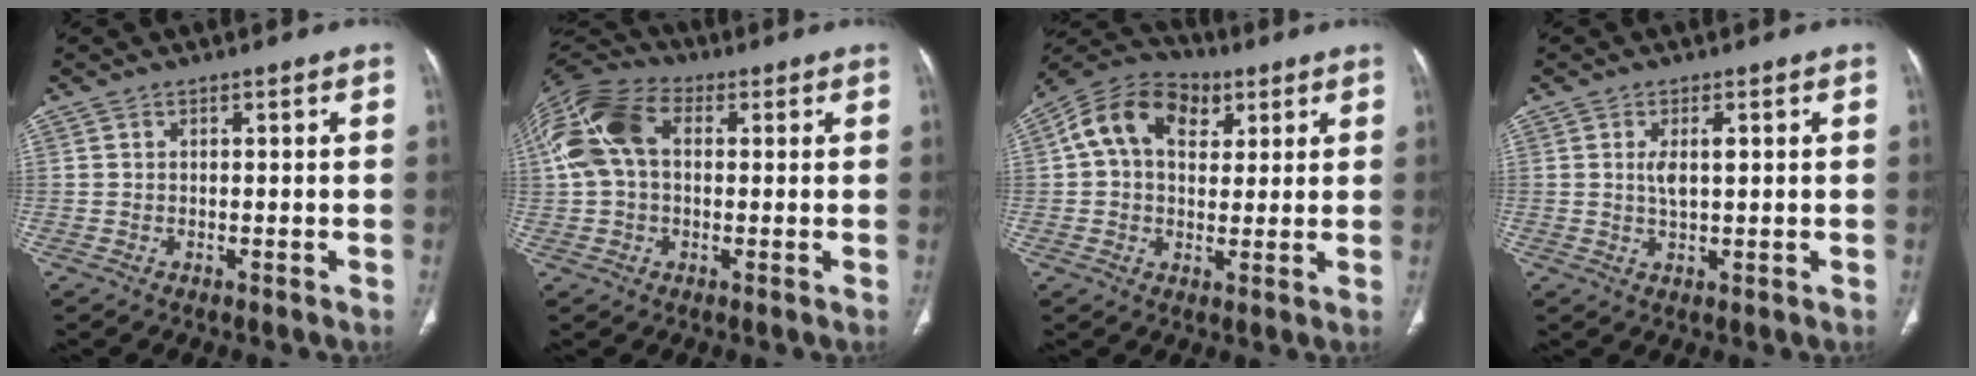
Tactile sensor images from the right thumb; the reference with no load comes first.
{"total": 14.8, "force": [2.6, 9.8, 10.8], "torque": [-0.228, 0.040, 0.039]}
{"total": 13.9, "force": [4.4, 9.6, 9.0], "torque": [-0.138, 0.017, 0.068]}
{"total": 3.5, "force": [0.7, 1.3, 3.2], "torque": [-0.061, -0.004, 0.014]}